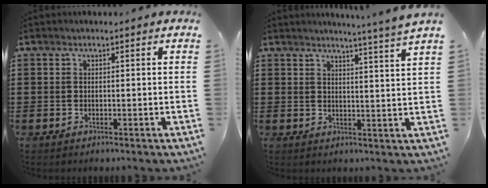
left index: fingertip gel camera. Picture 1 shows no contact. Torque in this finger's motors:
{"motor_torque": [-0.21, -0.40, -0.13, -0.02]}